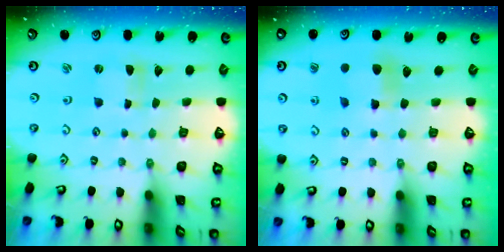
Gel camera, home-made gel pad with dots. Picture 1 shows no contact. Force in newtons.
{"total": 6.1, "press": 6.1, "slide": 0.4}